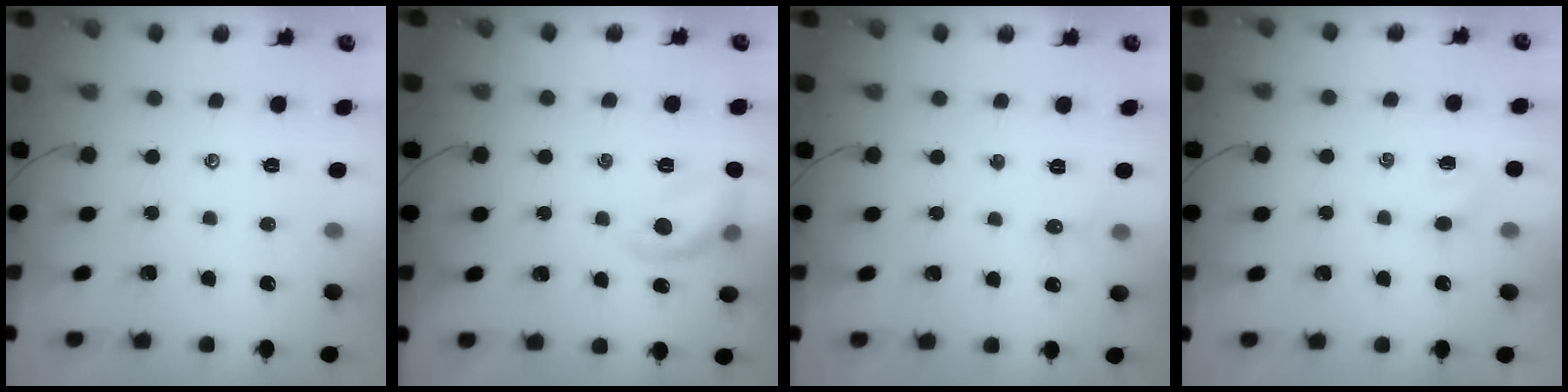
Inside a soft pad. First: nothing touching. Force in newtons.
{"total": 10.8, "press": 10.8, "slide": 0.3}
{"total": 3.8, "press": 3.6, "slide": 1.2}
{"total": 2.3, "press": 2.2, "slide": 0.7}